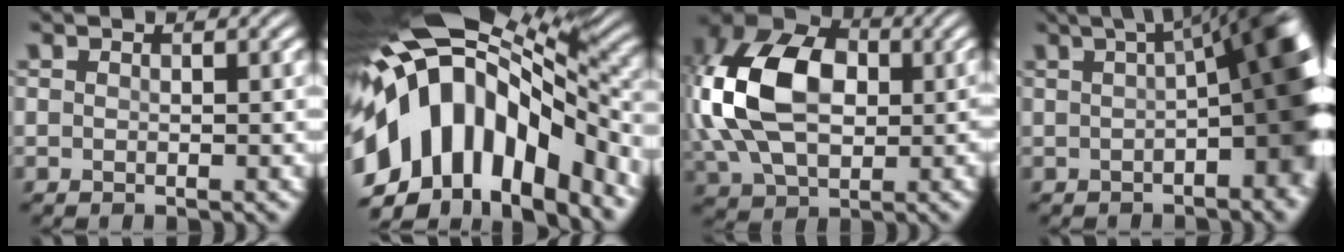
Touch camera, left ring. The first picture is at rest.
{"total": 16.8, "force": [-2.5, 10.3, 13.0], "torque": [-0.253, 0.006, -0.065]}
{"total": 13.0, "force": [0.9, 9.1, 9.2], "torque": [-0.202, 0.000, 0.006]}
{"total": 9.9, "force": [1.5, 3.1, 9.2], "torque": [-0.095, 0.020, 0.012]}